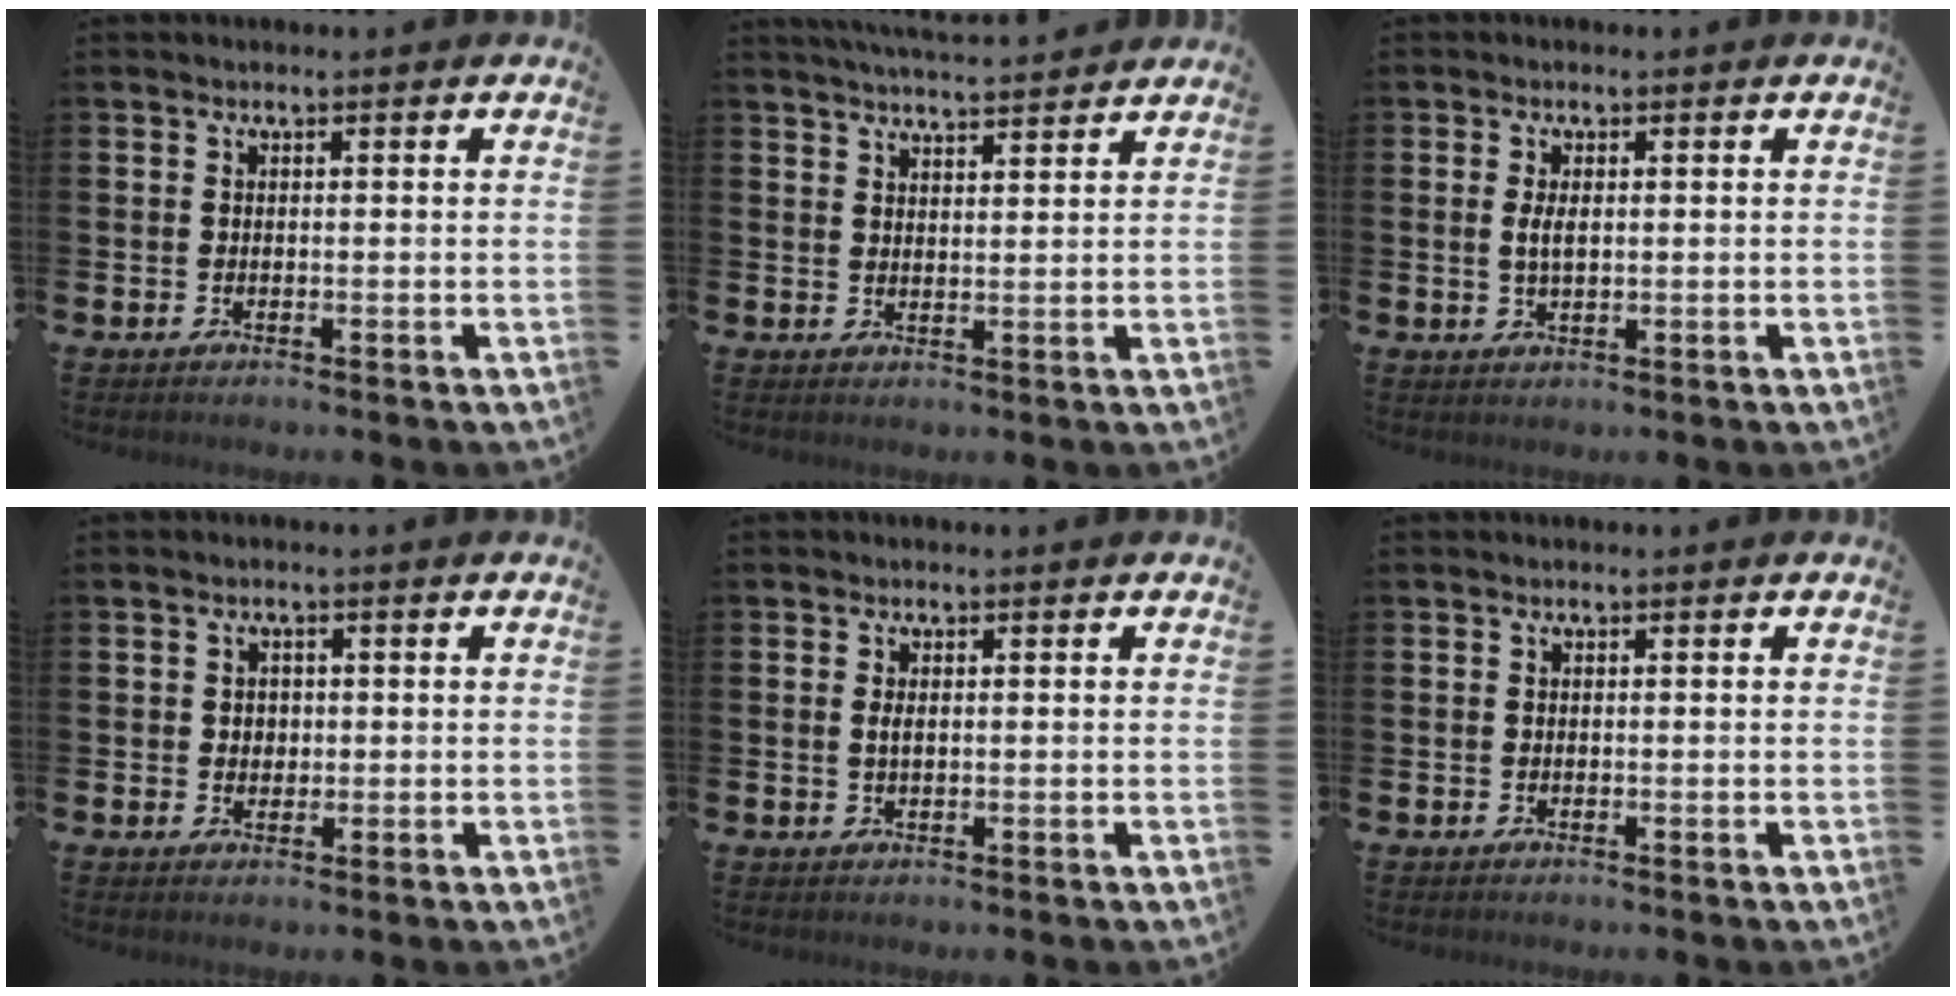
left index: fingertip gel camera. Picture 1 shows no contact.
{"total": 4.3, "force": [4.2, -0.1, 0.5], "torque": [-0.015, -0.022, 0.076]}
{"total": 2.4, "force": [0.4, 1.1, 2.1], "torque": [-0.032, 0.001, 0.002]}
{"total": 1.7, "force": [0.6, 1.5, 0.5], "torque": [0.006, 0.003, 0.004]}
{"total": 1.1, "force": [0.2, 0.5, 1.0], "torque": [-0.017, 0.004, 0.001]}
{"total": 0.0}